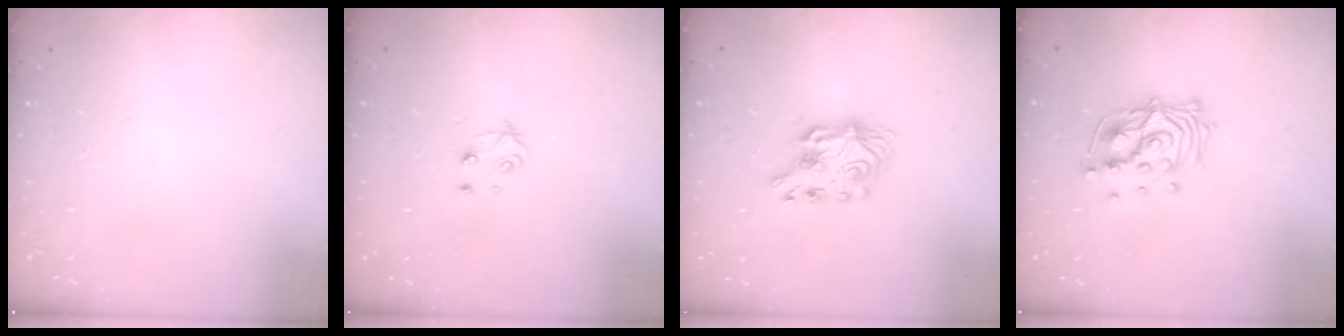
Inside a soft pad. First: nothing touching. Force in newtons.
{"total": 4.3, "press": 4.3, "slide": 0.5}
{"total": 7.7, "press": 7.6, "slide": 0.7}
{"total": 12.7, "press": 12.7, "slide": 1.3}